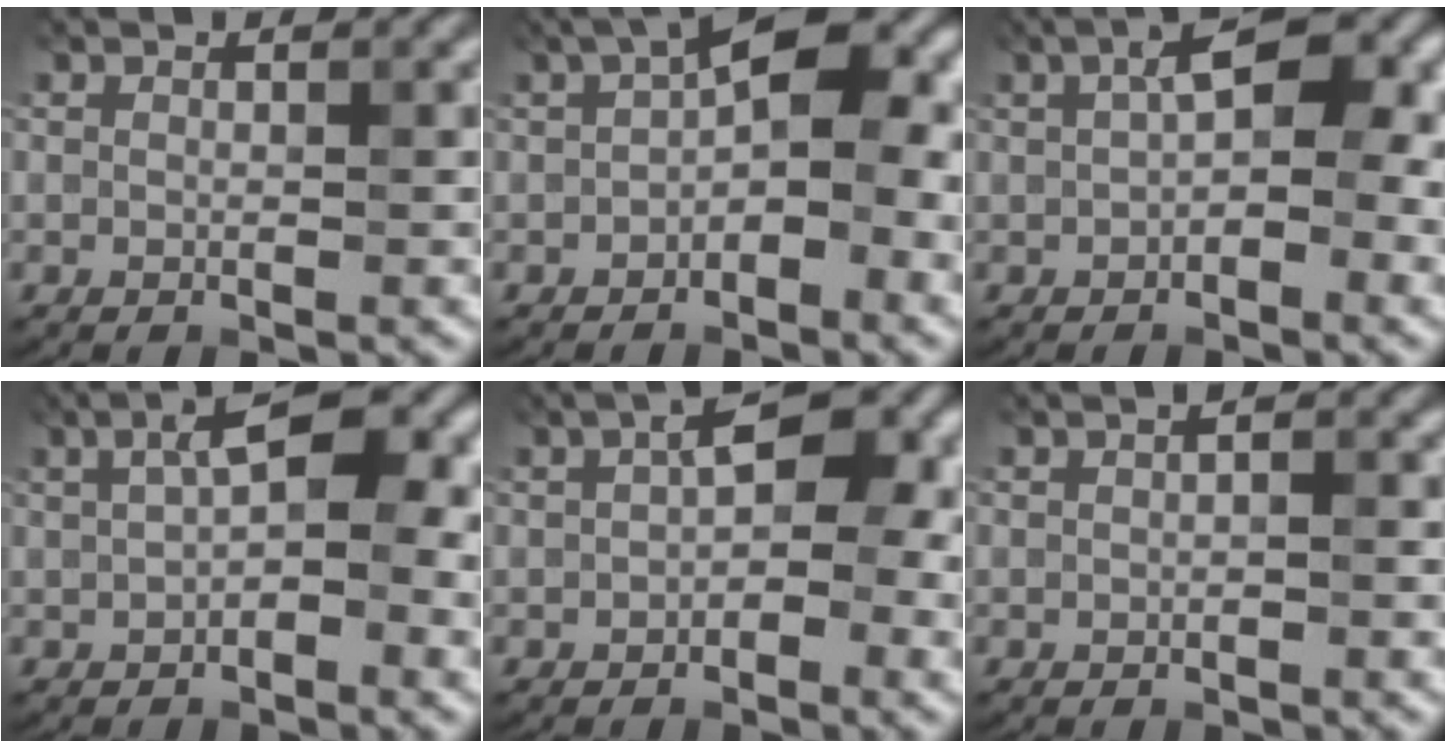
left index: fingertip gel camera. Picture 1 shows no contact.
{"total": 7.3, "force": [0.2, 3.5, 6.4], "torque": [-0.097, 0.023, -0.009]}
{"total": 5.1, "force": [0.6, 2.1, 4.6], "torque": [-0.063, 0.017, 0.002]}
{"total": 5.5, "force": [0.9, 2.0, 5.0], "torque": [-0.073, 0.018, 0.006]}
{"total": 4.8, "force": [0.4, 2.5, 4.1], "torque": [-0.052, 0.012, -0.002]}
{"total": 0.8, "force": [-0.1, 0.3, 0.8], "torque": [-0.018, 0.004, 0.000]}